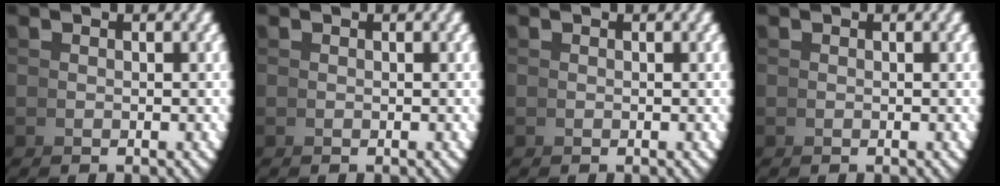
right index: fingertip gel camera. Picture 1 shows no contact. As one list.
[{"total": 0.0}, {"total": 0.0}, {"total": 0.0}]